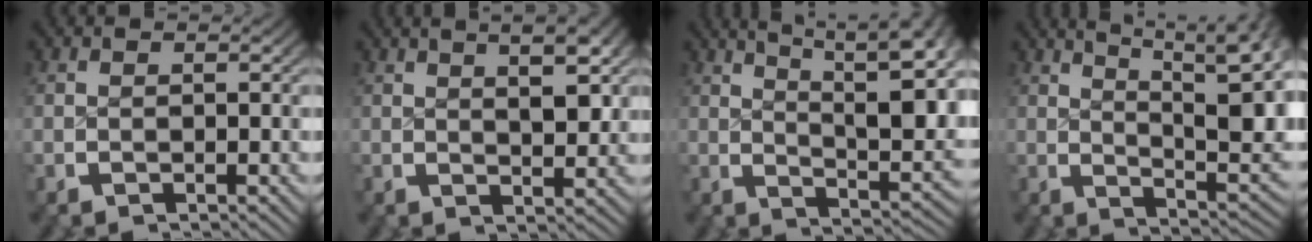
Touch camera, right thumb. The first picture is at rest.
{"total": 5.4, "force": [2.4, 1.9, 4.4], "torque": [-0.048, 0.007, 0.037]}
{"total": 11.7, "force": [4.7, 5.9, 9.0], "torque": [-0.107, -0.002, 0.068]}
{"total": 12.7, "force": [4.4, 6.8, 9.8], "torque": [-0.115, -0.006, 0.066]}